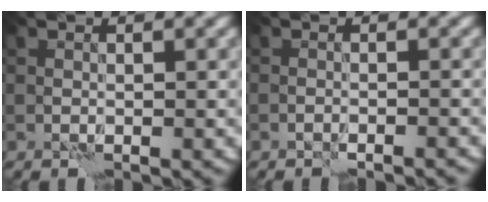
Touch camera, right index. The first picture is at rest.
{"total": 1.3, "force": [-1.3, -0.1, 0.3], "torque": [0.000, 0.005, -0.021]}